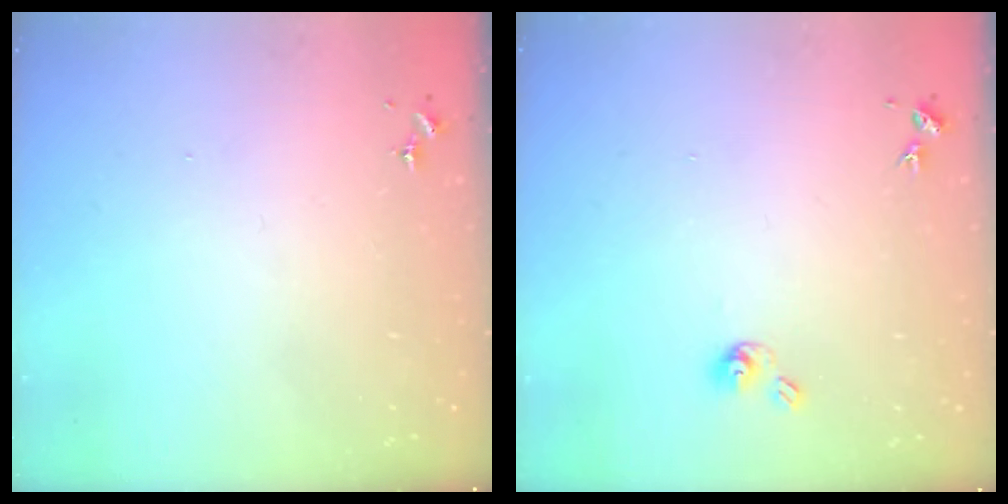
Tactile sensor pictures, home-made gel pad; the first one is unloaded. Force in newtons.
{"total": 5.6, "press": 5.6, "slide": 0.5}